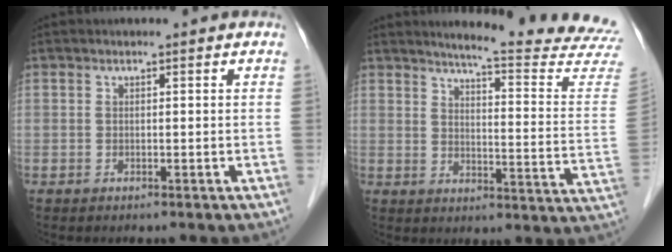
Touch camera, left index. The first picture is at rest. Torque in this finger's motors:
{"motor_torque": [0.81, -1.24, 0.09, 0.04]}